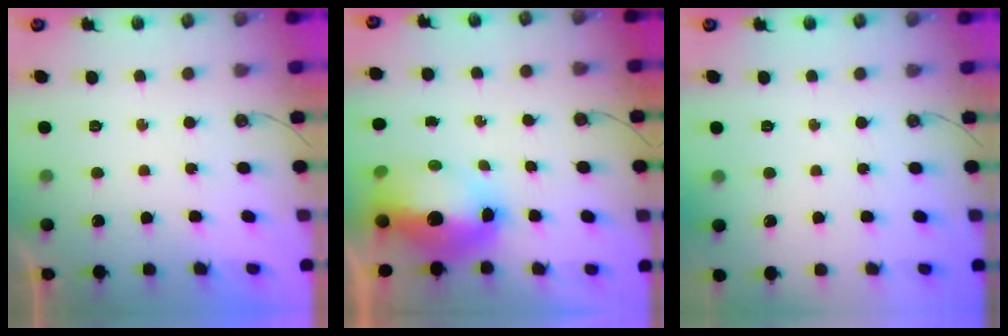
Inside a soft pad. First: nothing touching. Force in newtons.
{"total": 12.7, "press": 12.6, "slide": 1.4}
{"total": 0.0}